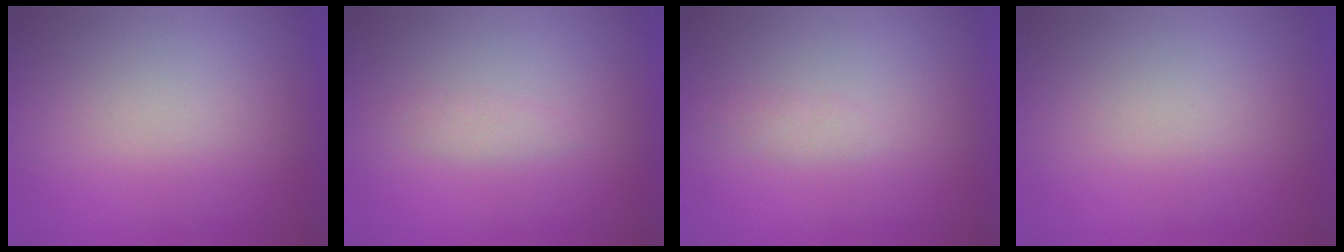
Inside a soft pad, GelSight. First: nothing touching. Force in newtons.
{"total": 1.3}
{"total": 1.3}
{"total": 0.0}